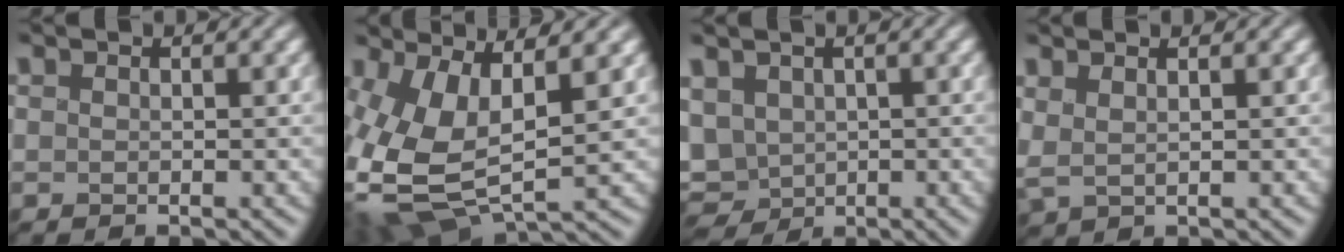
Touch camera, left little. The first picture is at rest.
{"total": 10.7, "force": [0.1, 5.3, 9.3], "torque": [-0.225, -0.021, 0.010]}
{"total": 5.5, "force": [-0.3, 4.3, 3.4], "torque": [-0.084, -0.006, 0.000]}
{"total": 2.1, "force": [1.1, 0.9, 1.6], "torque": [-0.035, 0.006, 0.023]}